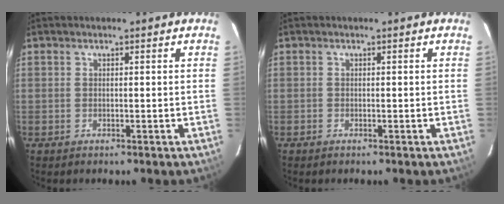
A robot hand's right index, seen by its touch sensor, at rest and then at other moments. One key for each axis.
{"total": 0.0}